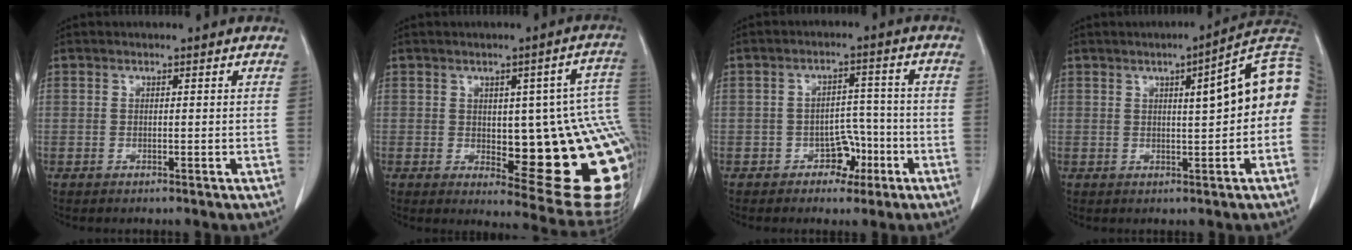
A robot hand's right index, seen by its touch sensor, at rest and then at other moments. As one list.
[{"total": 21.1, "force": [-1.8, 6.4, 20.0], "torque": [-0.146, 0.017, 0.002]}, {"total": 4.7, "force": [-2.4, 3.3, 2.4], "torque": [-0.029, 0.017, -0.032]}, {"total": 10.3, "force": [1.1, 1.3, 10.2], "torque": [-0.131, 0.029, 0.009]}]